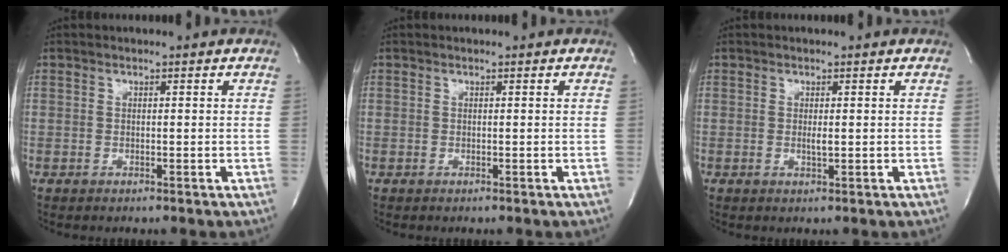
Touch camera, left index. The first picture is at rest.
{"total": 0.0}
{"total": 1.1, "force": [0.0, 0.1, 1.0], "torque": [-0.022, -0.005, 0.000]}